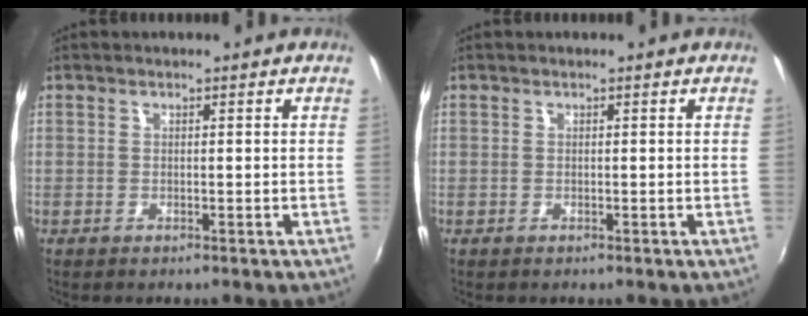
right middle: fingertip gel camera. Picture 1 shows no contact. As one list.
[{"total": 0.0}]